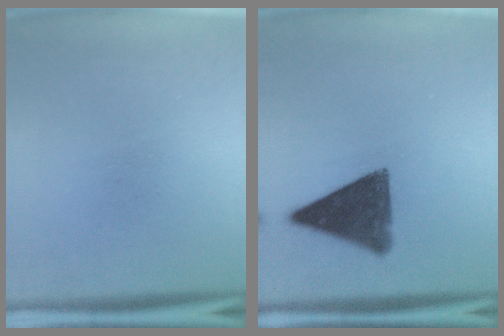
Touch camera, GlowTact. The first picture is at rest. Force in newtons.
{"total": 12.0}